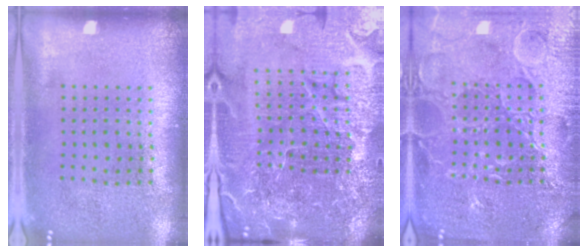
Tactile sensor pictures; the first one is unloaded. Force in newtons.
{"total": 6.2, "press": 5.6, "slide": 2.8}
{"total": 6.2, "press": 6.1, "slide": 0.7}